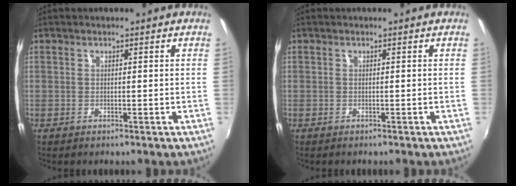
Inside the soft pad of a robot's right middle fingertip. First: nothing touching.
{"total": 0.0}